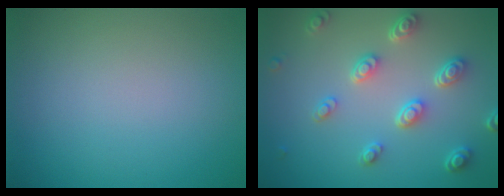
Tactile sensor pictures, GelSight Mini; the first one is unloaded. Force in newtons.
{"total": 4.6, "press": 3.4, "slide": 3.0}